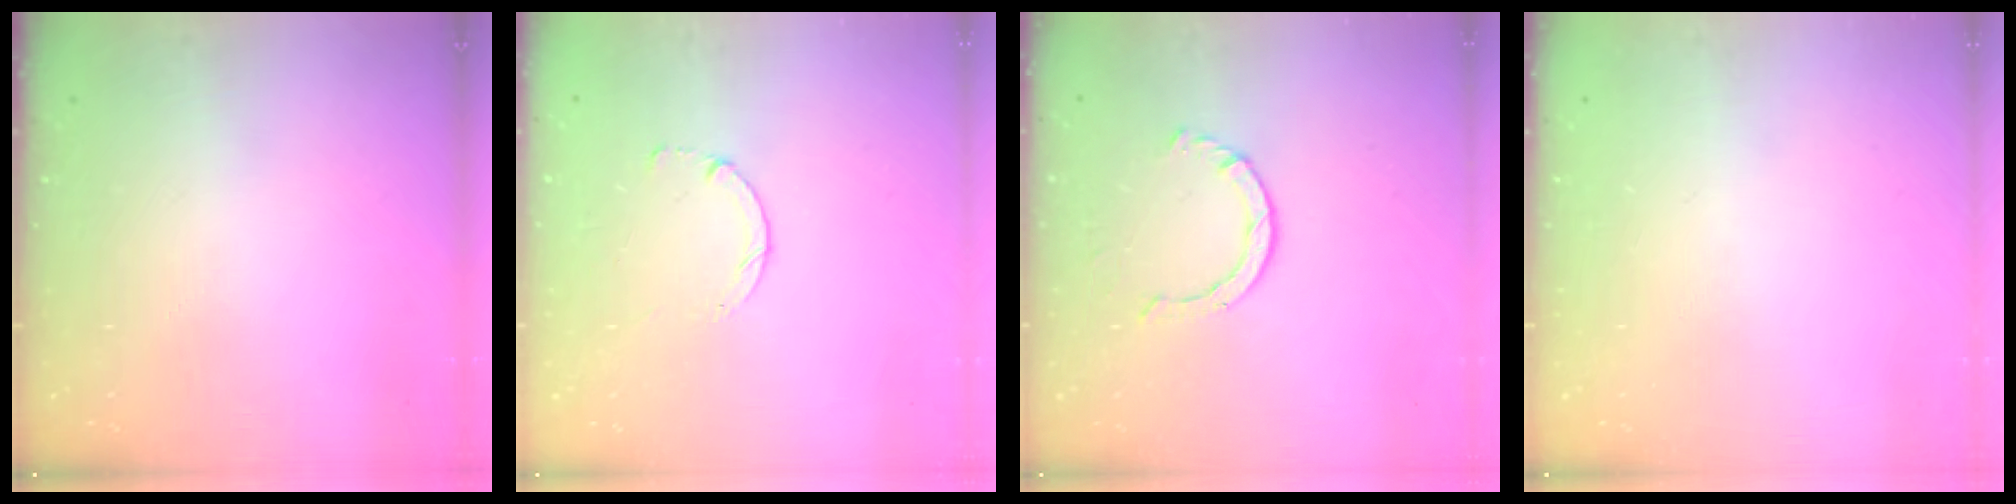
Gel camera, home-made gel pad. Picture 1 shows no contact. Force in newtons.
{"total": 0.0}
{"total": 2.9, "press": 2.9, "slide": 0.4}
{"total": 0.0}